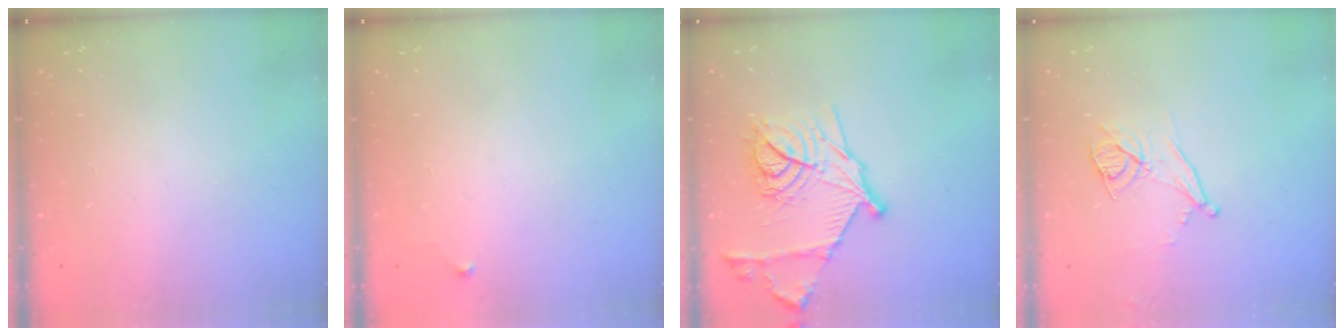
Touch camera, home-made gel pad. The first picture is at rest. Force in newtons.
{"total": 3.2, "press": 3.2, "slide": 0.5}
{"total": 18.8, "press": 18.8, "slide": 1.3}
{"total": 9.7, "press": 9.2, "slide": 3.0}